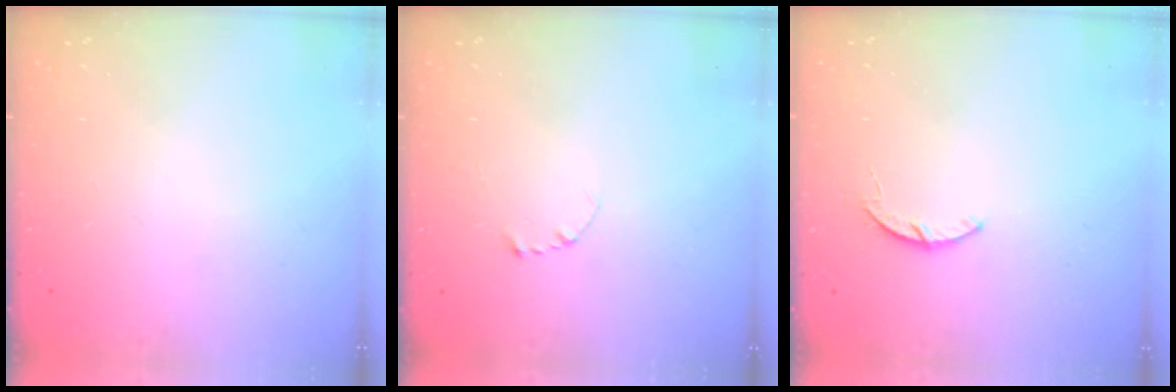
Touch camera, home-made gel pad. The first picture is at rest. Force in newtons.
{"total": 2.3, "press": 2.3, "slide": 0.2}
{"total": 3.2, "press": 3.2, "slide": 0.4}